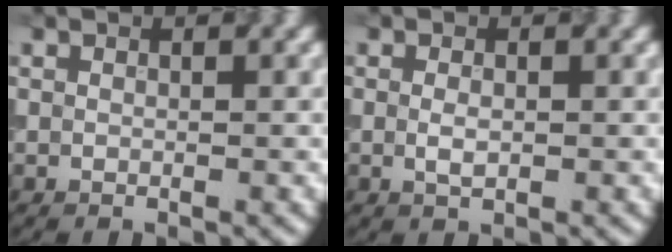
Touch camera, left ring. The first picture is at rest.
{"total": 1.3, "force": [0.0, 0.6, 1.1], "torque": [-0.025, -0.003, 0.000]}